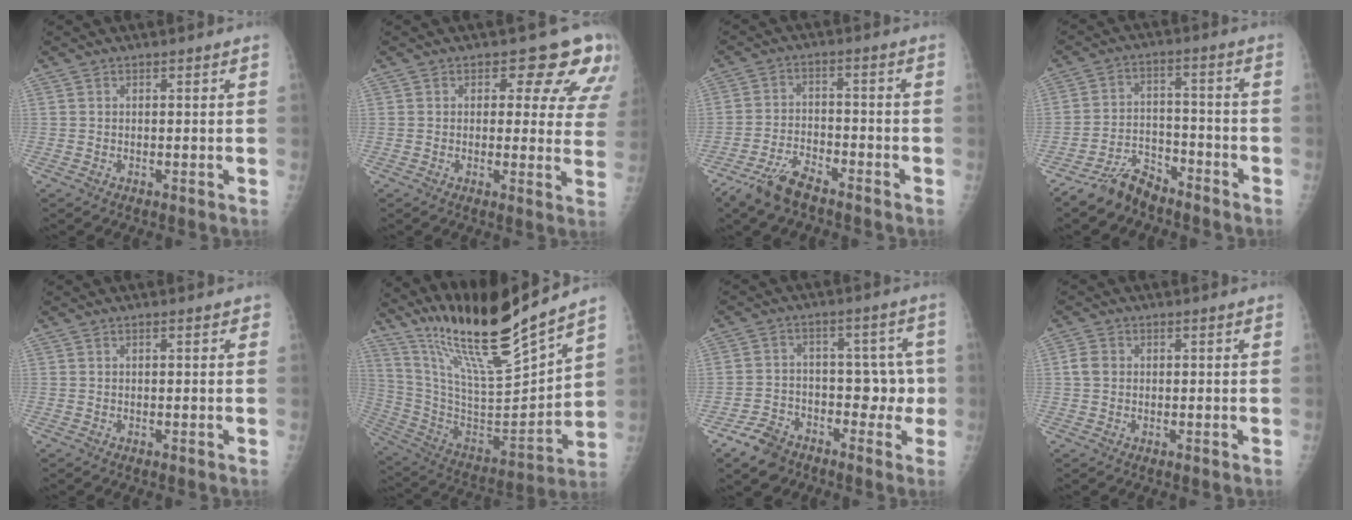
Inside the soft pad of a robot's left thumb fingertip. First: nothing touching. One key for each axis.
{"total": 11.2, "fx": 6.8, "fy": 5.9, "fz": 6.7, "tx": -0.025, "ty": -0.031, "tz": 0.060}
{"total": 7.5, "fx": -5.9, "fy": 2.4, "fz": 3.9, "tx": -0.082, "ty": 0.019, "tz": -0.113}
{"total": 7.3, "fx": -6.3, "fy": 3.1, "fz": 1.9, "tx": -0.023, "ty": 0.044, "tz": -0.120}
{"total": 0.9, "fx": 0.5, "fy": 0.5, "fz": 0.6, "tx": -0.002, "ty": 0.000, "tz": 0.002}
{"total": 21.9, "fx": 18.3, "fy": 1.2, "fz": 12.1, "tx": -0.181, "ty": -0.100, "tz": 0.338}
{"total": 11.1, "fx": -6.1, "fy": 7.4, "fz": 5.6, "tx": -0.044, "ty": 0.068, "tz": -0.099}
{"total": 2.6, "fx": 0.2, "fy": 2.2, "fz": 1.3, "tx": -0.022, "ty": 0.004, "tz": 0.001}